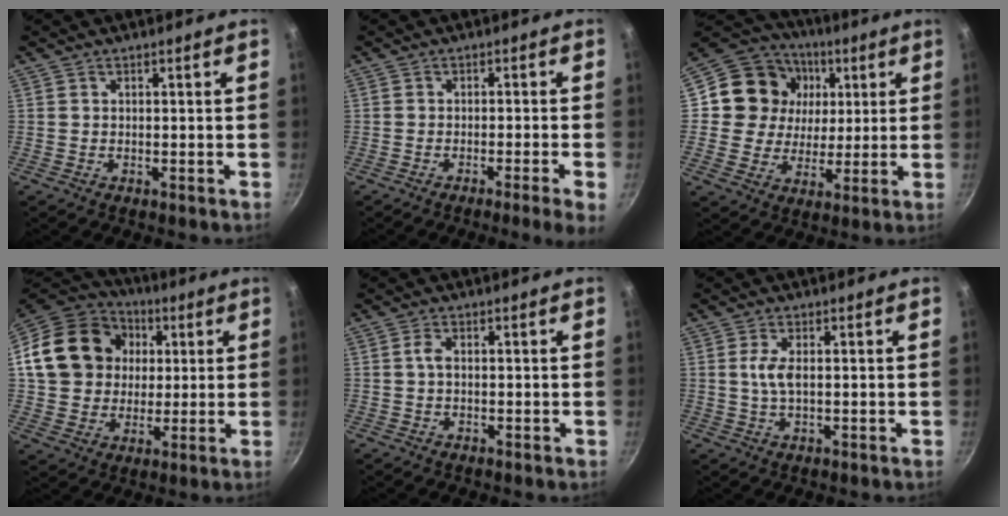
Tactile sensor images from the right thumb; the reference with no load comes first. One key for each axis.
{"total": 4.2, "fx": -2.1, "fy": -0.3, "fz": 3.7, "tx": -0.069, "ty": 0.012, "tz": -0.031}
{"total": 16.0, "fx": 4.0, "fy": 14.2, "fz": 6.1, "tx": -0.085, "ty": 0.007, "tz": 0.059}
{"total": 19.9, "fx": 4.0, "fy": 16.5, "fz": 10.4, "tx": -0.173, "ty": 0.024, "tz": 0.066}
{"total": 1.5, "fx": 0.0, "fy": 0.7, "fz": 1.4, "tx": -0.032, "ty": 0.005, "tz": -0.002}
{"total": 3.4, "fx": 0.3, "fy": 1.2, "fz": 3.2, "tx": -0.070, "ty": 0.001, "tz": 0.004}